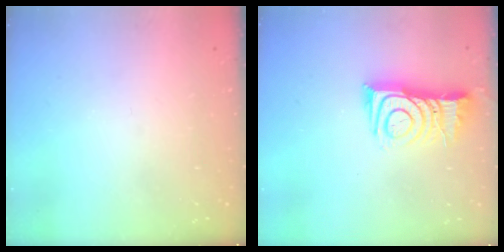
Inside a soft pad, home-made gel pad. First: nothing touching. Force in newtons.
{"total": 11.5, "press": 11.5, "slide": 0.9}